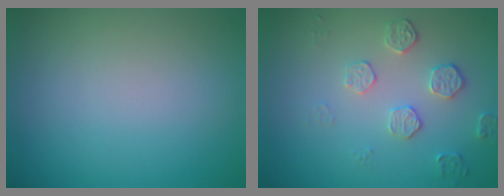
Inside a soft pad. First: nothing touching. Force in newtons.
{"total": 2.1, "press": 1.5, "slide": 1.4}